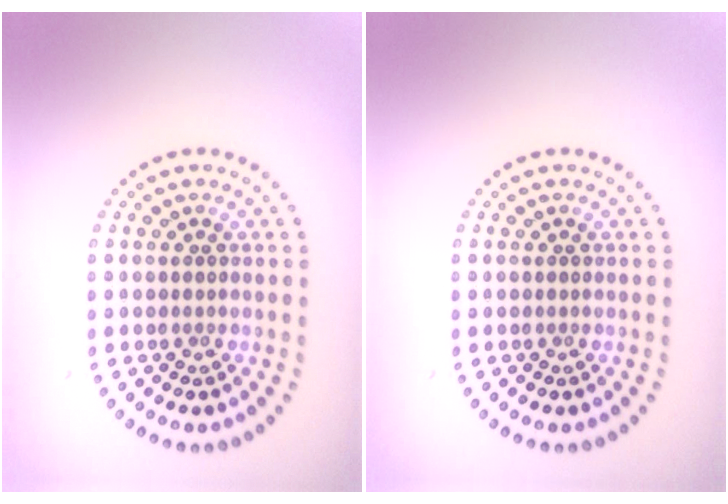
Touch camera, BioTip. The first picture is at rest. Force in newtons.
{"total": 0.0}